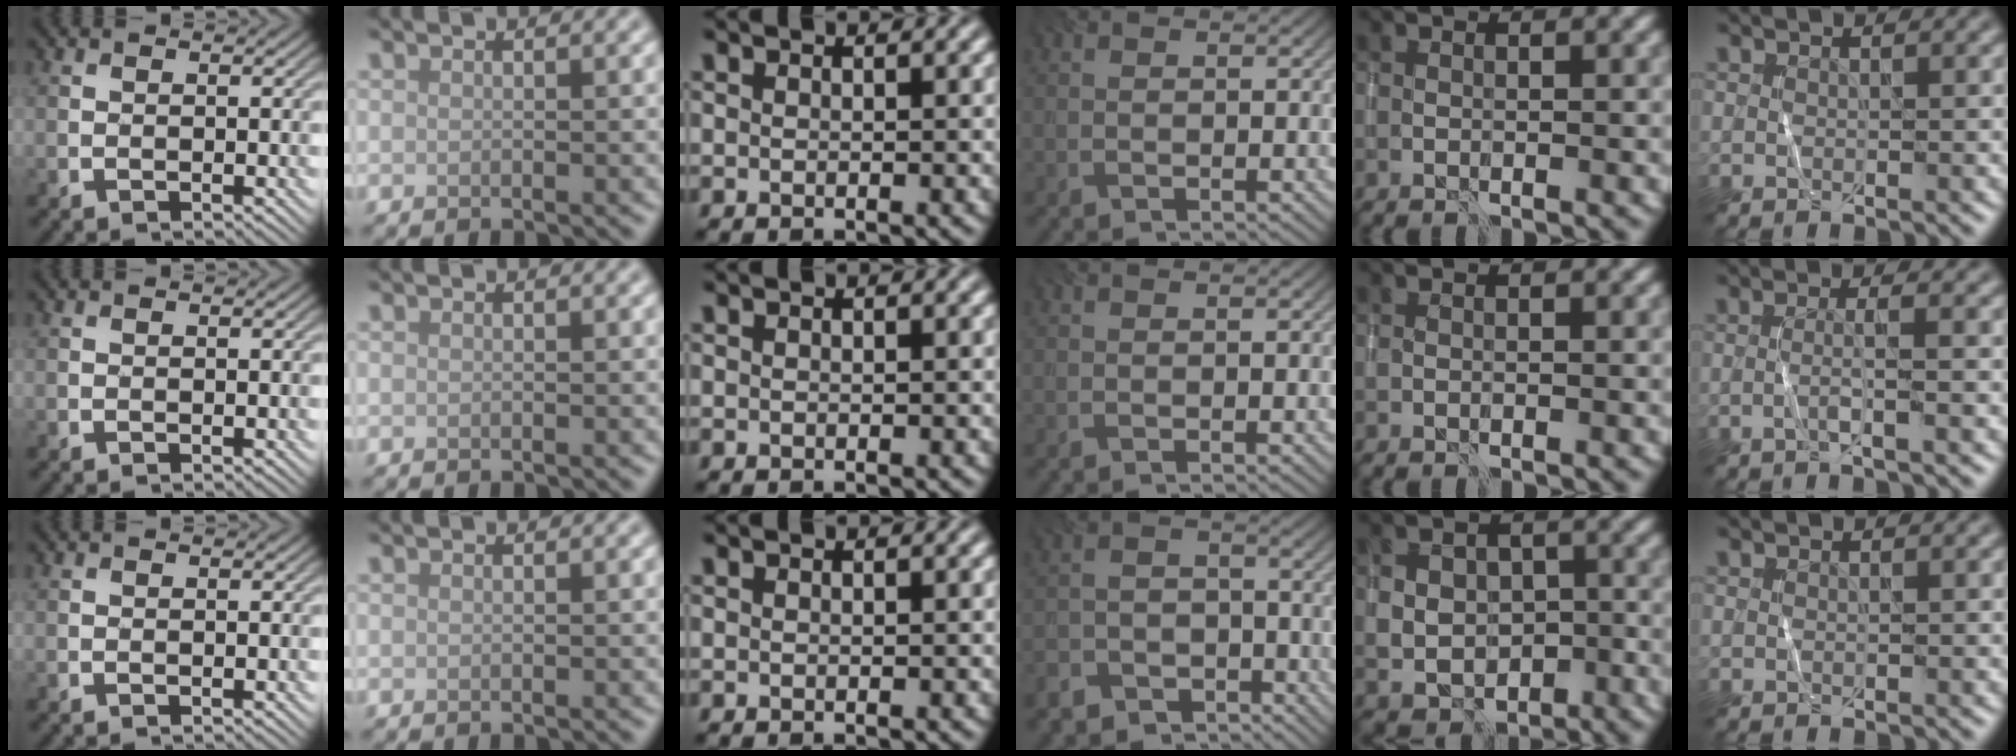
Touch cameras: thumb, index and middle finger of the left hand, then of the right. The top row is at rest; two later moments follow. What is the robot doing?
{"motion": "wrap", "object": "sponge"}